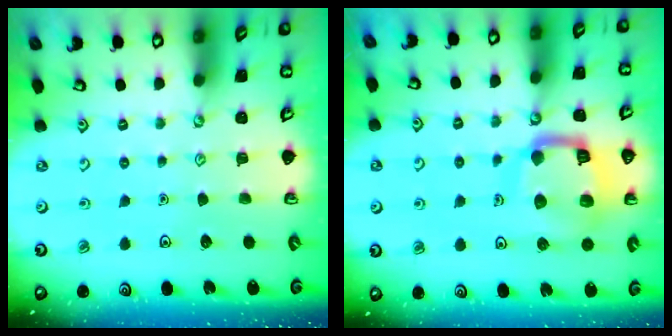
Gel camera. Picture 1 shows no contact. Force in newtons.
{"total": 15.5, "press": 15.4, "slide": 1.7}